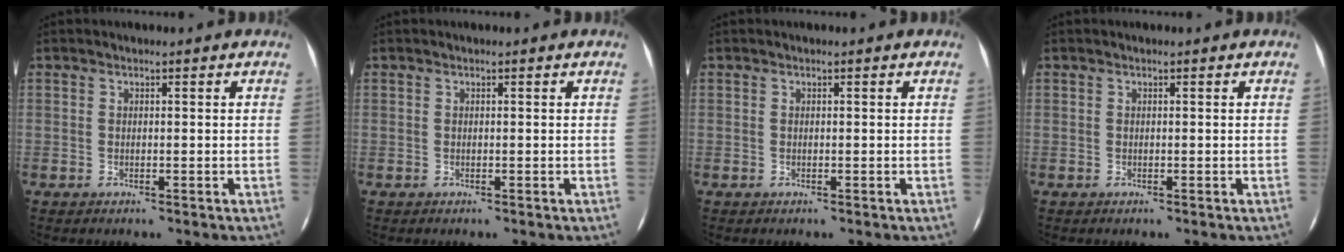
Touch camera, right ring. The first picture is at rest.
{"total": 0.0}
{"total": 0.0}
{"total": 0.0}